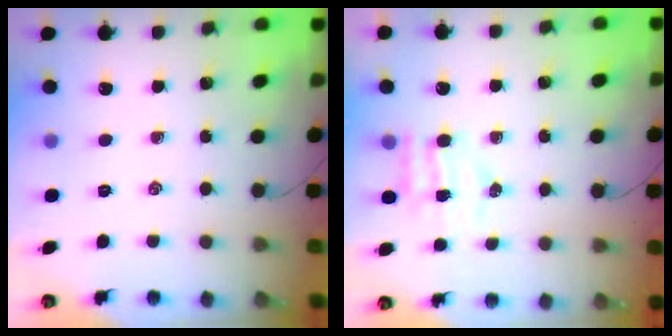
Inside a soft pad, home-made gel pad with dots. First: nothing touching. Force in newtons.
{"total": 4.5, "press": 4.5, "slide": 0.8}